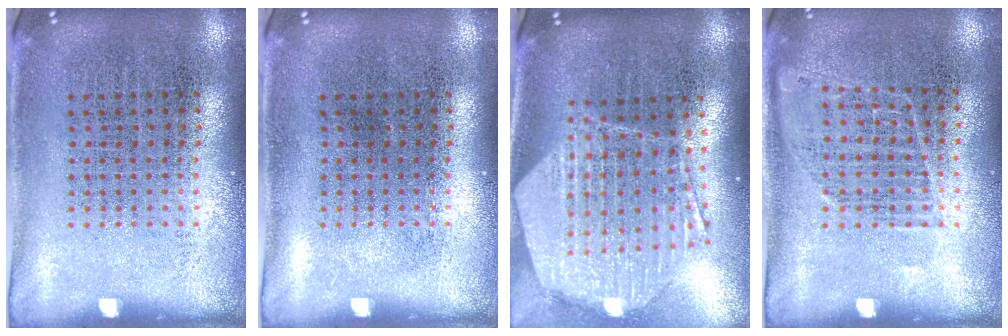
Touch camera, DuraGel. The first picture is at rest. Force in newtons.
{"total": 0.0}
{"total": 2.3, "press": 1.9, "slide": 1.3}
{"total": 0.9, "press": 0.9, "slide": 0.3}